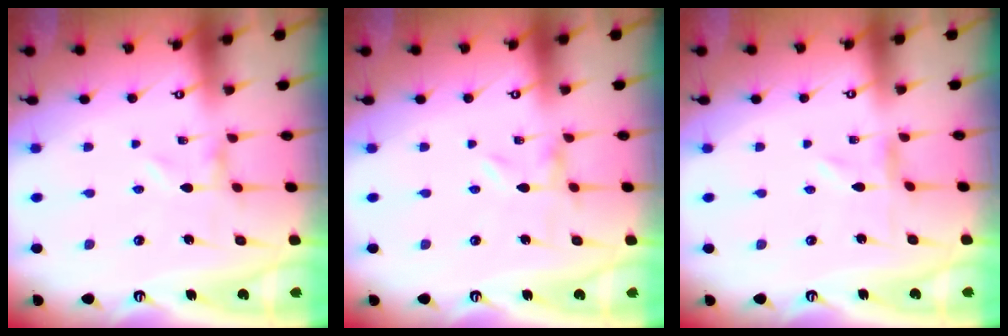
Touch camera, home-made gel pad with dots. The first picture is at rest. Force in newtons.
{"total": 0.0}
{"total": 0.0}